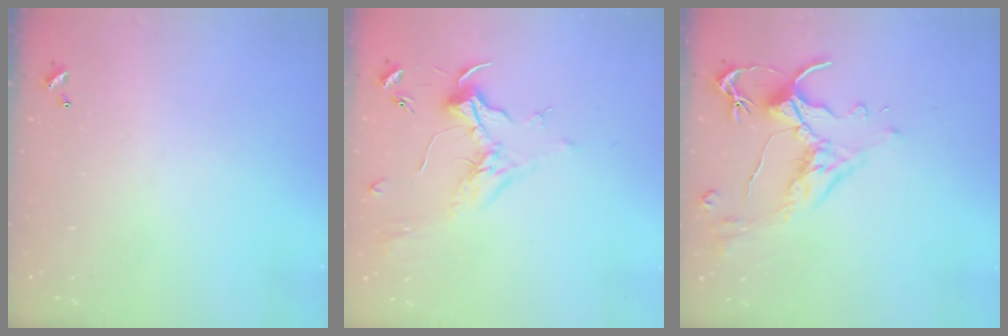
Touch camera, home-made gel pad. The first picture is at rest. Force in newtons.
{"total": 1.8, "press": 1.7, "slide": 0.7}
{"total": 2.5, "press": 2.1, "slide": 1.4}